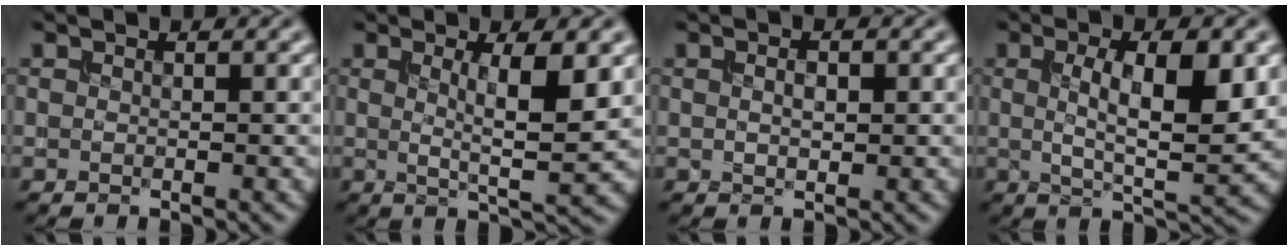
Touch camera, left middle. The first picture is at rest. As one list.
[{"total": 5.4, "force": [1.0, 1.0, 5.2], "torque": [-0.081, -0.008, 0.017]}, {"total": 1.5, "force": [0.2, 0.7, 1.3], "torque": [-0.022, -0.003, 0.007]}, {"total": 7.0, "force": [0.9, 2.0, 6.6], "torque": [-0.105, -0.001, 0.017]}]